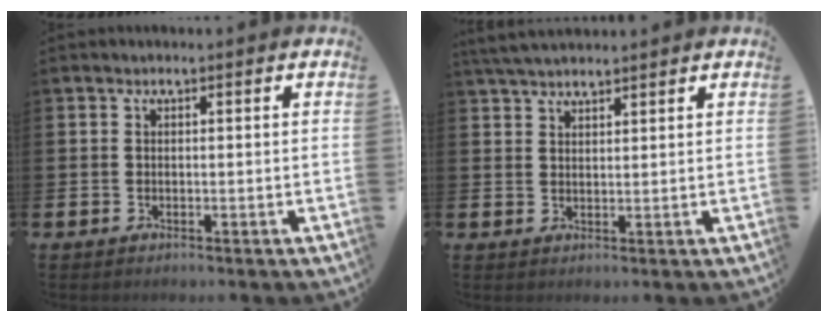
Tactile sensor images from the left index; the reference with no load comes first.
{"total": 3.6, "force": [3.4, 0.7, 1.2], "torque": [-0.028, -0.011, 0.063]}